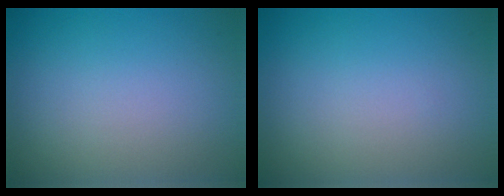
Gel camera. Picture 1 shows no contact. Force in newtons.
{"total": 0.0}